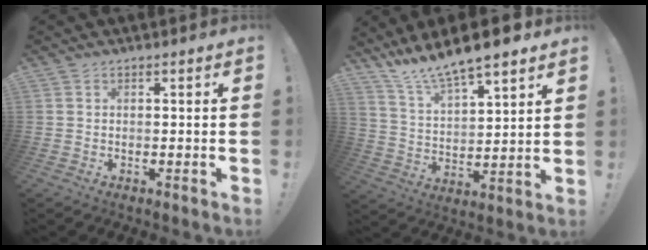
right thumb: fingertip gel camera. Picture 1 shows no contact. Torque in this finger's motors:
{"motor_torque": [1.72, 2.50, 1.40, 1.37, 0.32]}